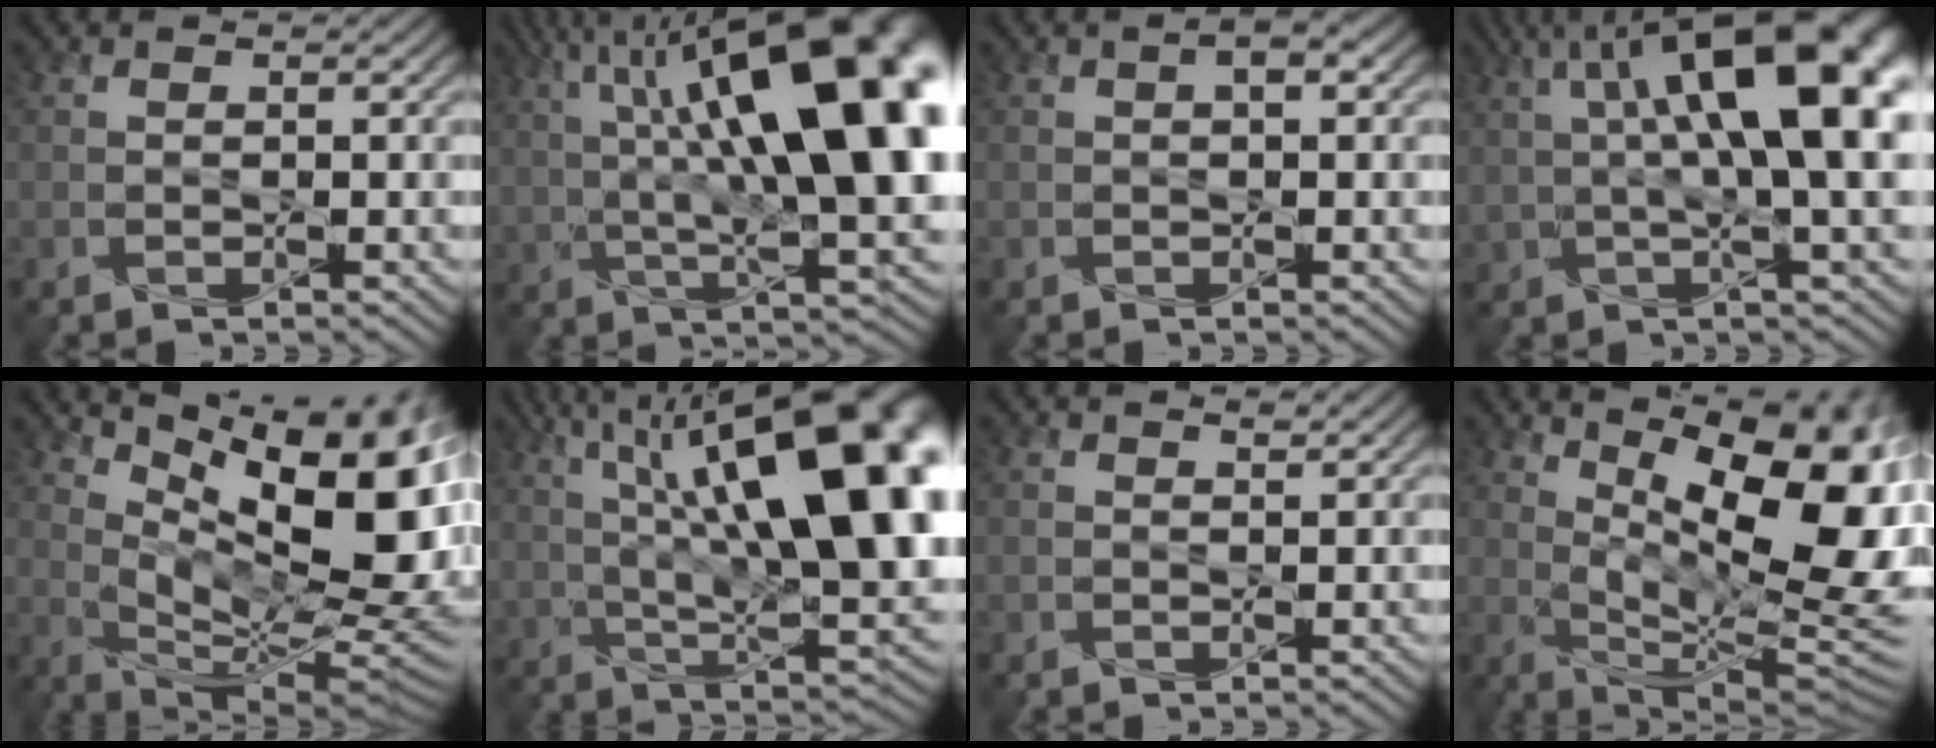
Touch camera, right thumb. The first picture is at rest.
{"total": 21.0, "force": [5.7, 8.1, 18.6], "torque": [-0.284, 0.039, 0.092]}
{"total": 1.6, "force": [0.4, 0.6, 1.4], "torque": [-0.022, 0.004, 0.005]}
{"total": 17.3, "force": [4.3, 5.7, 15.7], "torque": [-0.242, 0.033, 0.068]}
{"total": 16.3, "force": [6.6, 6.3, 13.5], "torque": [-0.218, -0.006, 0.124]}
{"total": 23.0, "force": [7.2, 9.8, 19.5], "torque": [-0.287, 0.043, 0.107]}
{"total": 0.5, "force": [0.5, 0.0, 0.1], "torque": [-0.003, -0.002, 0.010]}
{"total": 18.8, "force": [5.8, 7.3, 16.3], "torque": [-0.229, 0.016, 0.096]}